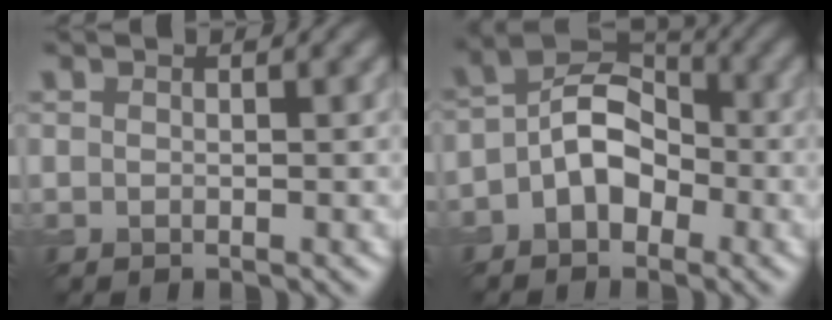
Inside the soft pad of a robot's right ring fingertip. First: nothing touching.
{"total": 5.4, "force": [-1.4, 3.5, 3.7], "torque": [-0.060, 0.015, -0.033]}